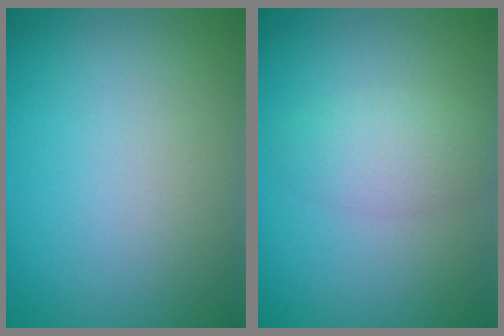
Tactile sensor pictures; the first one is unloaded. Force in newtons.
{"total": 2.7, "press": 2.7, "slide": 0.1}